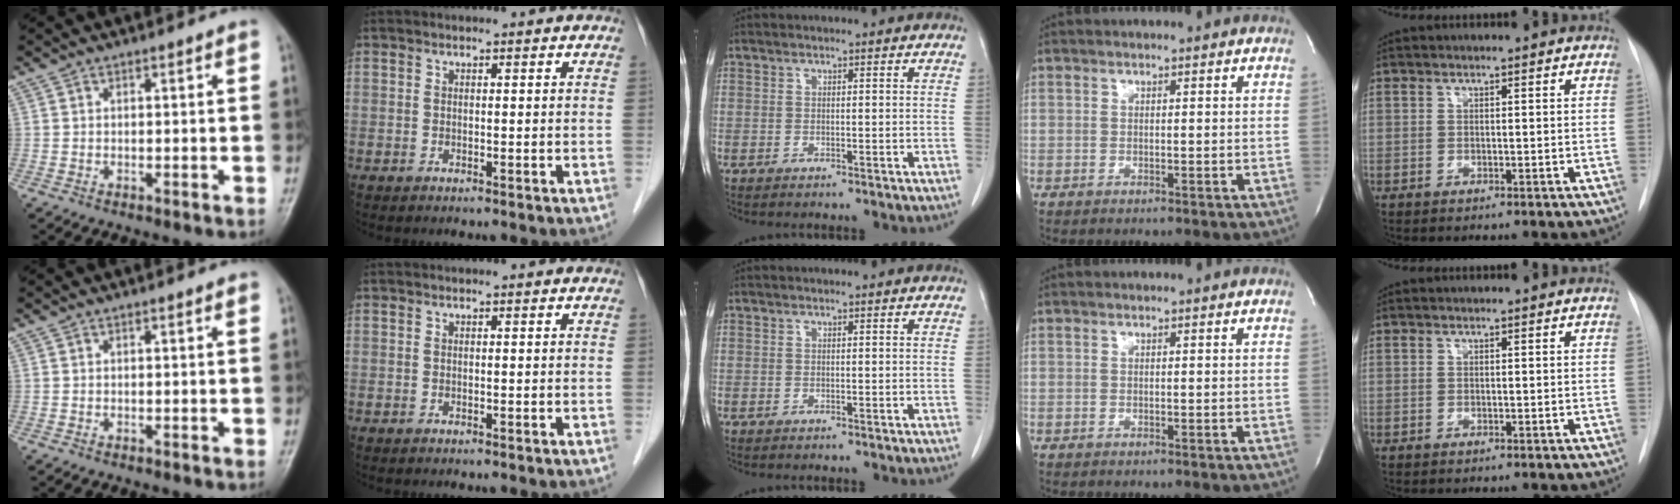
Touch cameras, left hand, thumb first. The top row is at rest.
{}